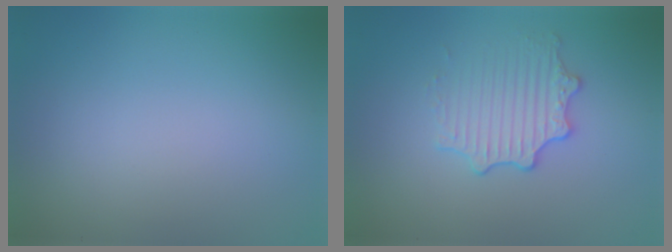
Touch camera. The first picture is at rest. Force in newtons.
{"total": 3.0, "press": 2.7, "slide": 1.1}